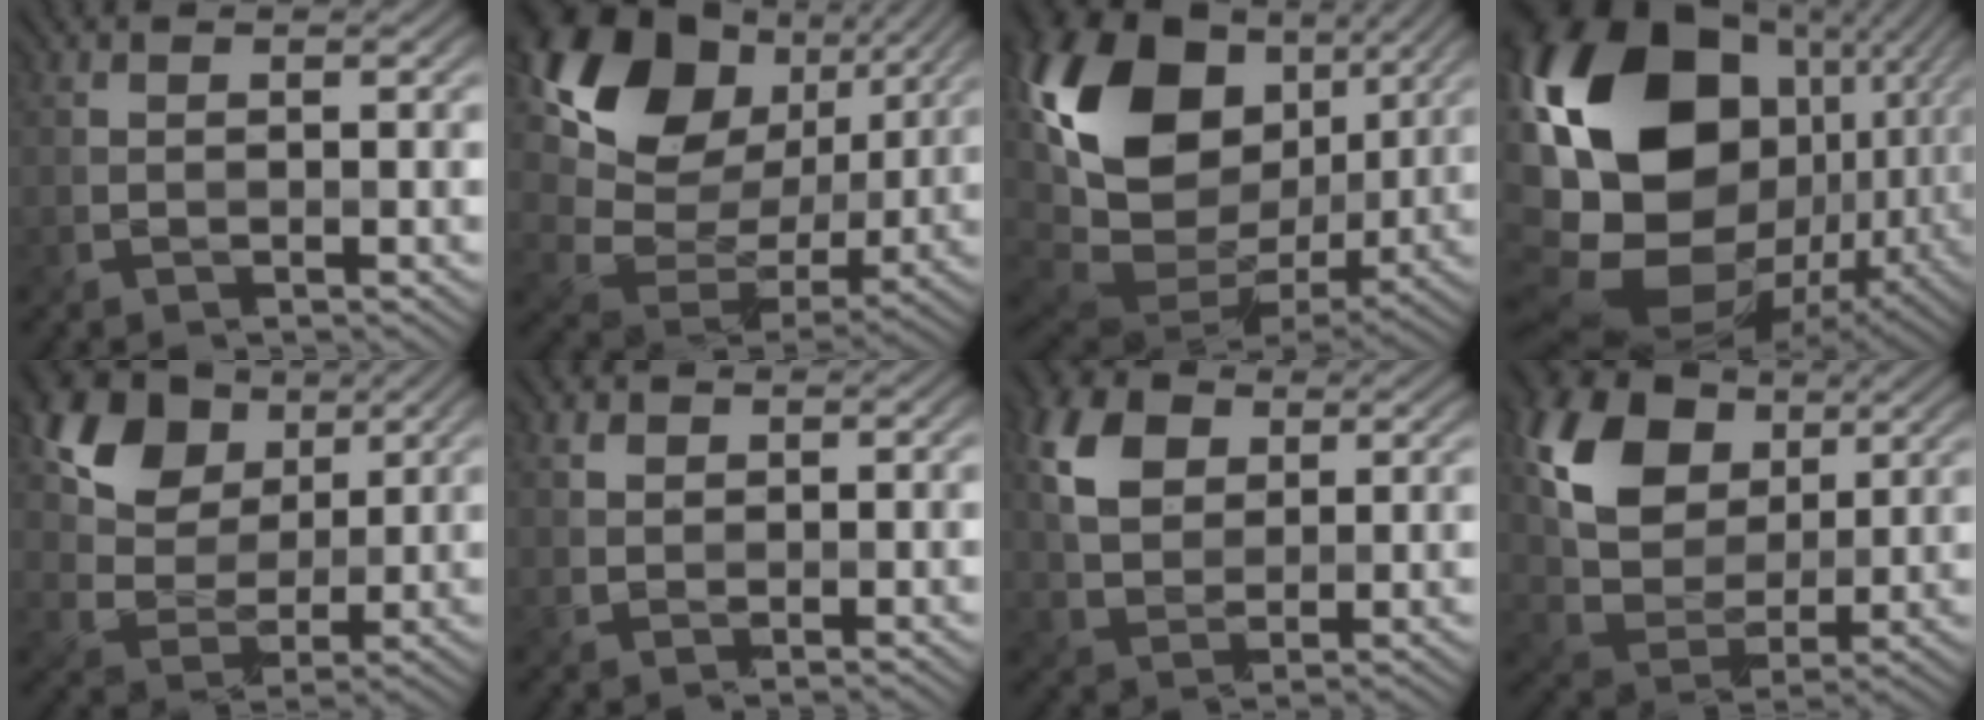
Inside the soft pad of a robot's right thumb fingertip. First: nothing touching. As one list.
[{"total": 16.3, "force": [6.2, 11.6, 9.6], "torque": [-0.211, 0.005, 0.126]}, {"total": 19.5, "force": [4.3, 13.0, 13.9], "torque": [-0.324, 0.010, 0.074]}, {"total": 22.1, "force": [1.7, 15.0, 16.1], "torque": [-0.331, -0.028, 0.048]}, {"total": 11.5, "force": [5.6, 7.9, 6.2], "torque": [-0.129, 0.005, 0.098]}, {"total": 1.8, "force": [1.0, 1.5, 0.5], "torque": [-0.015, -0.004, 0.019]}, {"total": 7.7, "force": [3.4, 5.1, 4.5], "torque": [-0.118, 0.007, 0.062]}, {"total": 13.3, "force": [6.0, 8.8, 8.0], "torque": [-0.181, 0.011, 0.105]}]